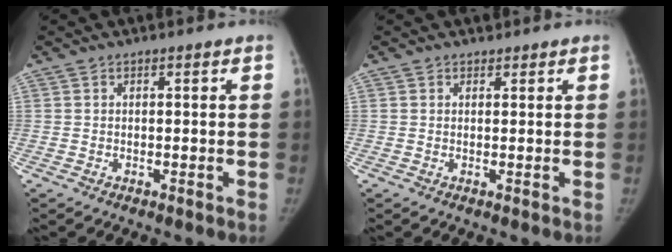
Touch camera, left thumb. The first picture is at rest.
{"total": 0.7, "force": [0.4, 0.5, -0.1], "torque": [0.003, -0.003, 0.004]}